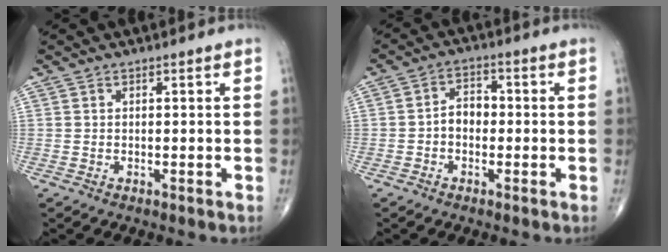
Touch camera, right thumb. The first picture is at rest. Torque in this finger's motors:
{"motor_torque": [-0.15, -0.07, 0.70, -0.03, -0.04]}